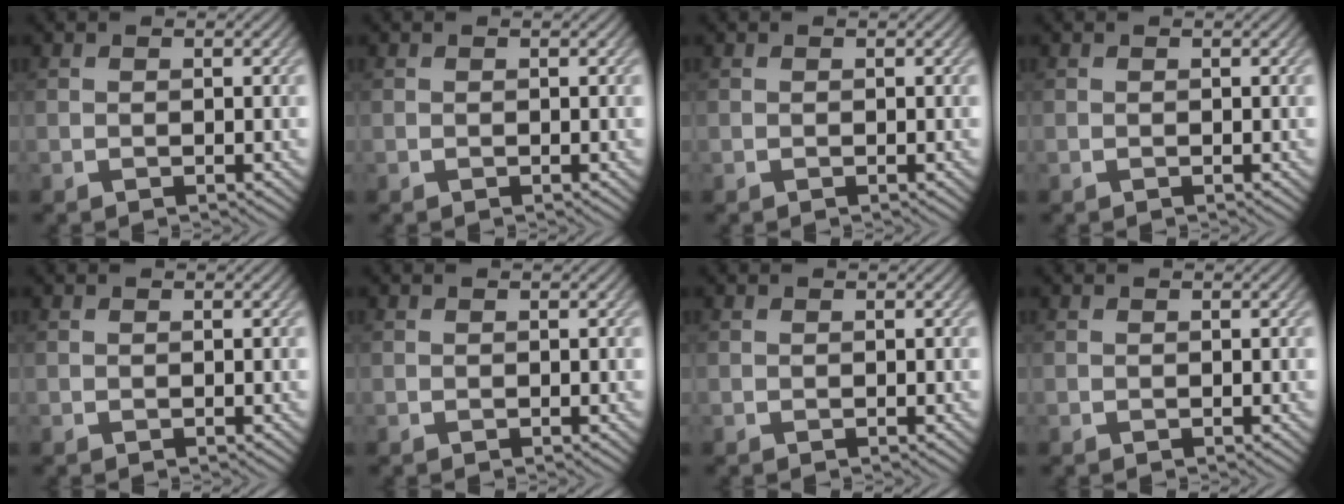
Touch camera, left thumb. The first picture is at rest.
{"total": 0.0}
{"total": 0.0}
{"total": 0.0}
{"total": 0.0}
{"total": 0.0}
{"total": 0.0}
{"total": 0.0}